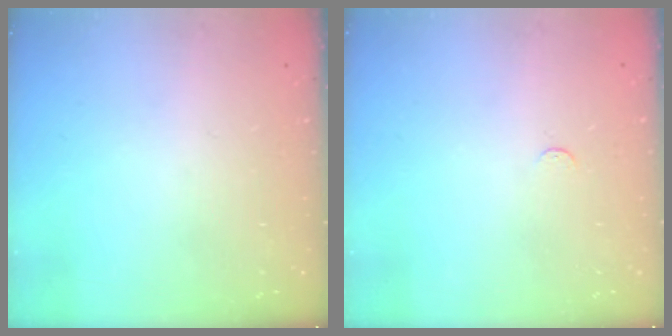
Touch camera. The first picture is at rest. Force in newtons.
{"total": 2.7, "press": 2.7, "slide": 0.2}